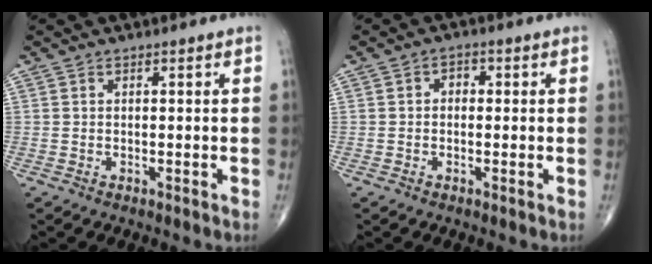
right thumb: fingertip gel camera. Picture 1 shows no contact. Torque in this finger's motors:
{"motor_torque": [-0.45, 0.32, 0.03, 0.03, 0.06]}